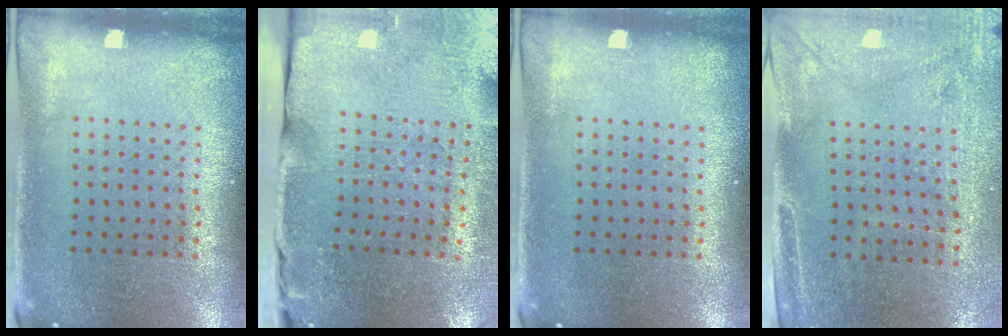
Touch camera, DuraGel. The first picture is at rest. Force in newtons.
{"total": 3.7, "press": 3.6, "slide": 1.1}
{"total": 0.0}
{"total": 2.9, "press": 2.5, "slide": 1.6}